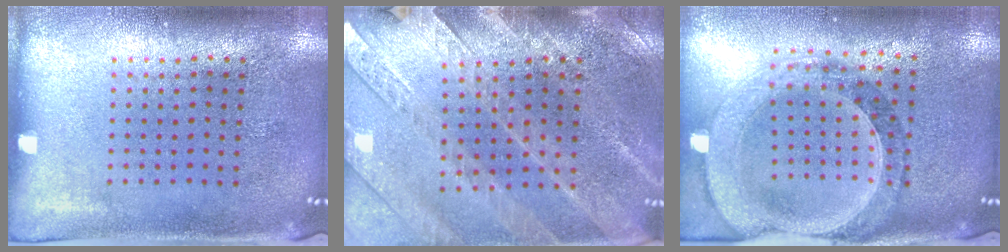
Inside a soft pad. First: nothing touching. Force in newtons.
{"total": 2.8, "press": 2.7, "slide": 0.6}
{"total": 1.5, "press": 1.4, "slide": 0.4}